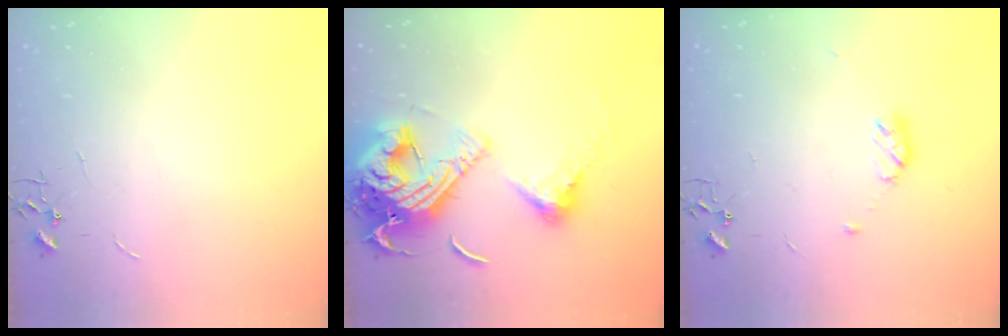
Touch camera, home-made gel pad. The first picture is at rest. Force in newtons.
{"total": 22.1, "press": 22.0, "slide": 2.3}
{"total": 6.6, "press": 6.5, "slide": 0.7}